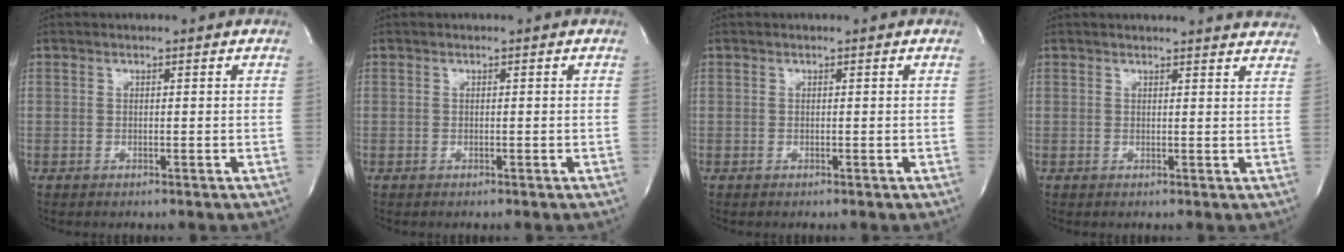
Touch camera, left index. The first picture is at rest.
{"total": 0.0}
{"total": 0.0}
{"total": 12.0, "force": [11.7, 1.3, 2.2], "torque": [-0.010, -0.025, 0.111]}